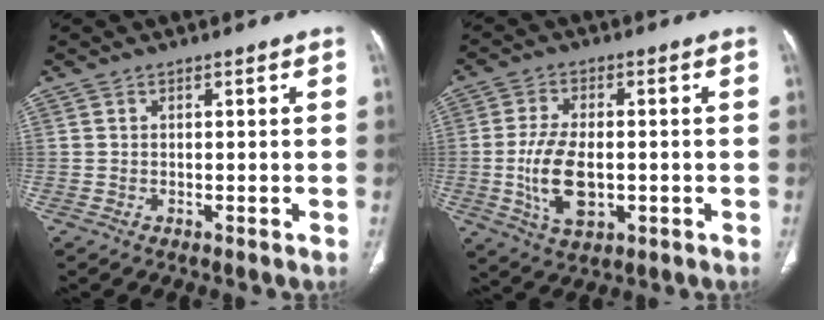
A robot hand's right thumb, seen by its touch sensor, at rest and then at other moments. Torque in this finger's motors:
{"motor_torque": [-0.22, 0.59, 1.09, 0.21, 0.36]}